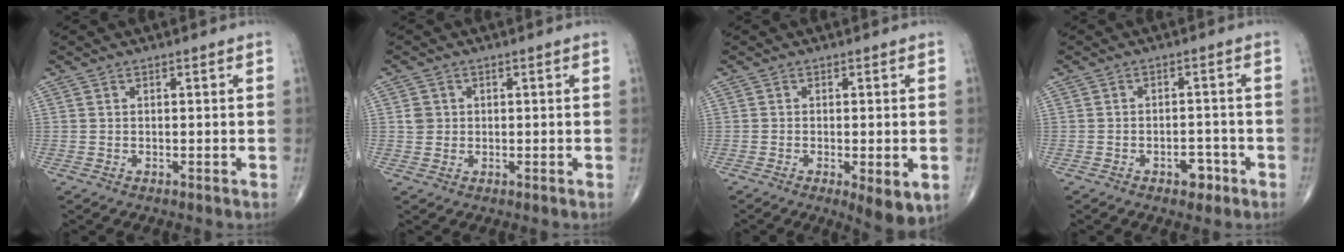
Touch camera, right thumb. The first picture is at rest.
{"total": 2.2, "force": [0.3, 2.1, 0.6], "torque": [0.000, 0.002, 0.006]}
{"total": 6.2, "force": [-1.8, 1.8, 5.6], "torque": [-0.084, -0.017, -0.025]}
{"total": 3.5, "force": [-1.9, 2.0, 2.1], "torque": [-0.013, 0.014, -0.026]}